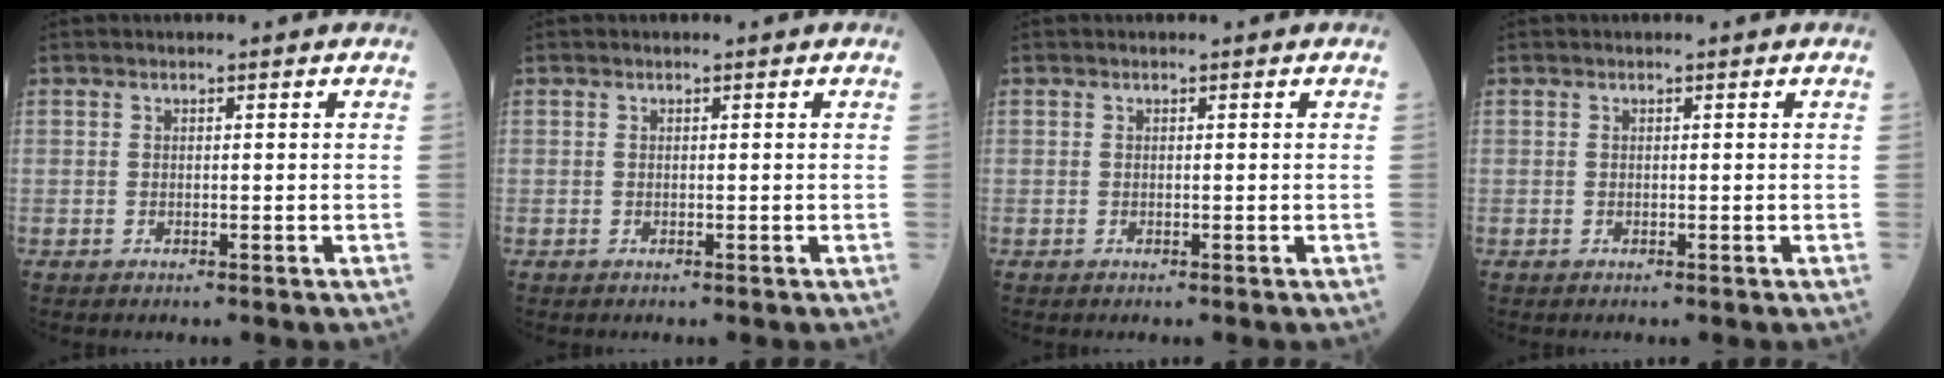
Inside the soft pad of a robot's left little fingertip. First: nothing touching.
{"total": 0.0}
{"total": 0.0}
{"total": 0.0}